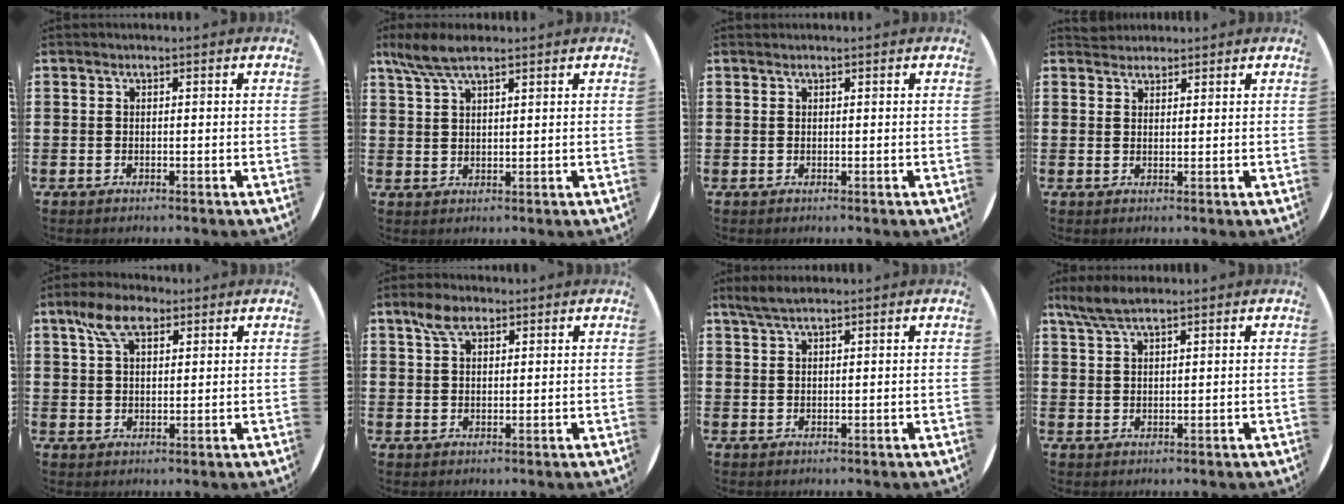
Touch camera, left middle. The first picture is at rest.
{"total": 5.1, "force": [3.9, 1.3, 3.0], "torque": [-0.066, 0.001, 0.071]}
{"total": 0.0}
{"total": 1.9, "force": [1.8, 0.5, -0.2], "torque": [0.009, 0.002, 0.035]}
{"total": 6.2, "force": [3.8, 3.2, 3.7], "torque": [-0.075, 0.010, 0.067]}
{"total": 3.9, "force": [2.7, 2.0, 2.0], "torque": [-0.036, 0.005, 0.047]}
{"total": 2.7, "force": [2.2, 0.6, 1.5], "torque": [-0.033, 0.005, 0.040]}
{"total": 4.2, "force": [3.3, 1.0, 2.4], "torque": [-0.054, 0.002, 0.060]}